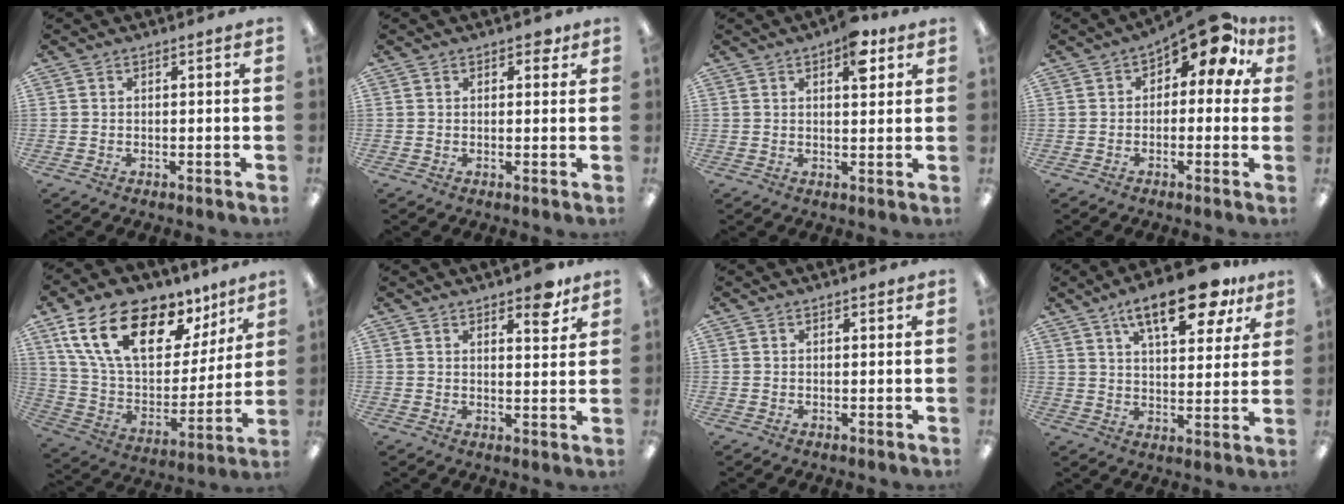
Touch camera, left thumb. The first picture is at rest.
{"total": 2.3, "force": [1.4, 1.4, 1.2], "torque": [-0.010, -0.001, 0.020]}
{"total": 7.3, "force": [3.9, 3.4, 5.1], "torque": [-0.062, -0.013, 0.061]}
{"total": 10.3, "force": [5.7, 4.5, 7.3], "torque": [-0.101, -0.031, 0.093]}
{"total": 22.5, "force": [13.1, 11.6, 14.2], "torque": [-0.263, -0.062, 0.232]}
{"total": 5.5, "force": [4.2, 2.0, 2.9], "torque": [-0.019, -0.027, 0.066]}
{"total": 0.6, "force": [0.5, 0.3, 0.2], "torque": [-0.004, 0.003, 0.008]}
{"total": 17.3, "force": [10.4, 6.8, 12.1], "torque": [-0.171, -0.043, 0.164]}